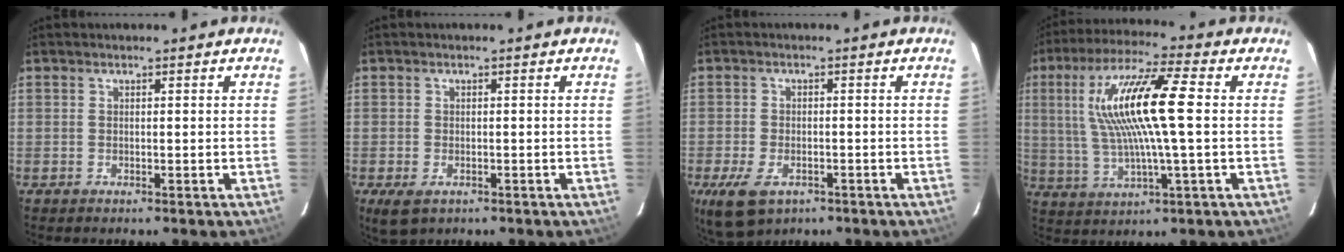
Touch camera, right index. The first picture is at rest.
{"total": 4.0, "force": [-2.0, 2.4, 2.5], "torque": [-0.048, -0.013, -0.031]}
{"total": 8.3, "force": [-4.4, 4.6, 5.3], "torque": [-0.122, -0.023, -0.075]}
{"total": 15.7, "force": [2.3, 2.1, 15.4], "torque": [-0.297, 0.012, 0.045]}